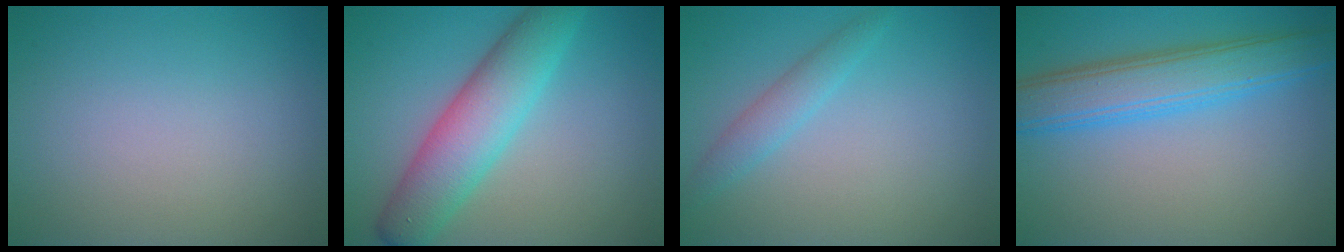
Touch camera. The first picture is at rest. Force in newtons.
{"total": 6.5, "press": 6.5, "slide": 0.3}
{"total": 1.9, "press": 1.9, "slide": 0.1}
{"total": 5.7, "press": 5.7, "slide": 0.2}